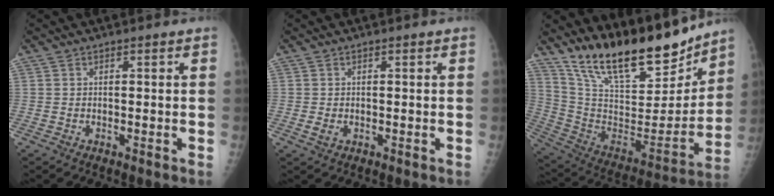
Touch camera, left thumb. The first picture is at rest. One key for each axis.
{"total": 1.6, "fx": -0.1, "fy": 1.1, "fz": 1.2, "tx": -0.022, "ty": -0.003, "tz": -0.001}
{"total": 24.3, "fx": 19.5, "fy": 7.8, "fz": 12.3, "tx": -0.164, "ty": -0.098, "tz": 0.336}